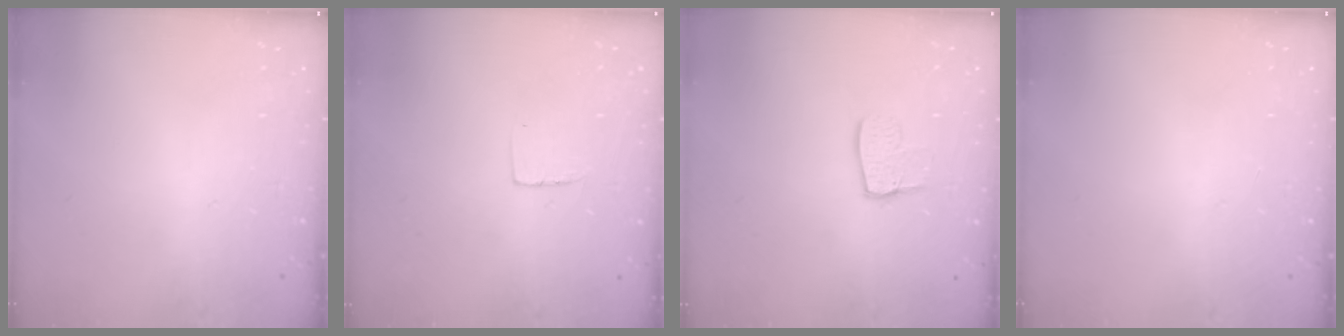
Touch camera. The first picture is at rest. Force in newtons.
{"total": 4.5, "press": 4.5, "slide": 0.4}
{"total": 7.7, "press": 7.7, "slide": 0.7}
{"total": 0.0}